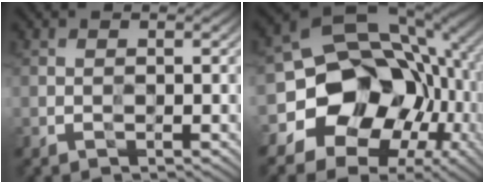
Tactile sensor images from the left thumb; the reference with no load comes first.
{"total": 15.8, "force": [-2.8, 13.4, 7.8], "torque": [-0.164, -0.028, -0.051]}